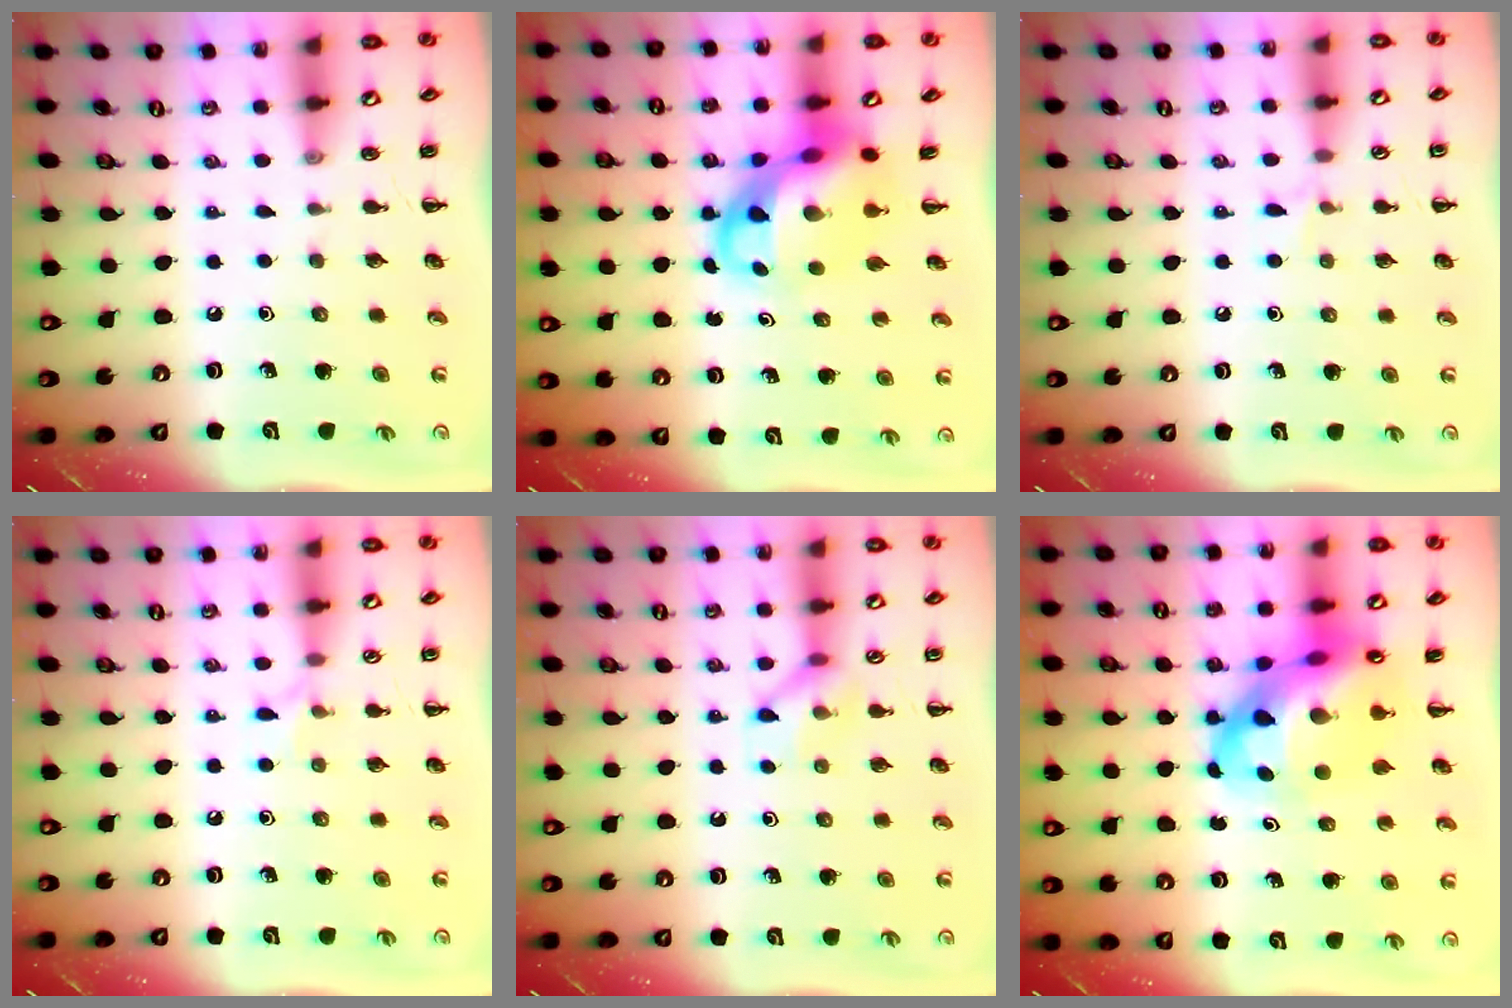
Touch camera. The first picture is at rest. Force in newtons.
{"total": 8.7, "press": 8.4, "slide": 2.3}
{"total": 4.6, "press": 4.3, "slide": 1.7}
{"total": 5.1, "press": 4.8, "slide": 1.8}
{"total": 8.3, "press": 8.3, "slide": 0.4}
{"total": 13.8, "press": 13.3, "slide": 3.7}